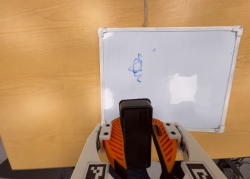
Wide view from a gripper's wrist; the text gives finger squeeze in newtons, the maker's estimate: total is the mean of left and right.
{"total": 8.2, "left": 9.1, "right": 7.2}